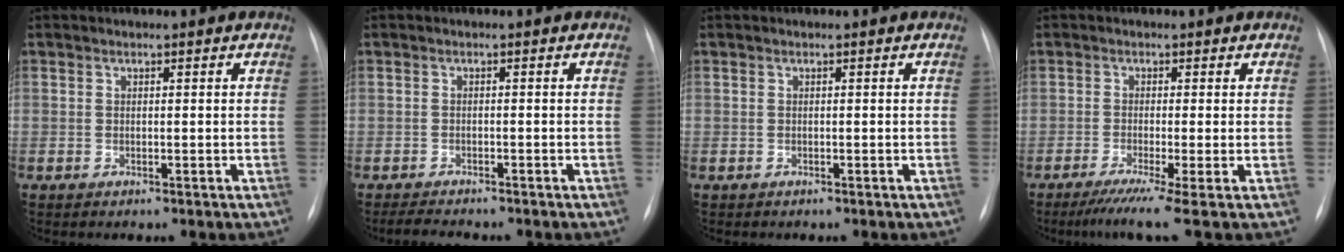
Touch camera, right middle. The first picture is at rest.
{"total": 3.2, "force": [-3.0, 0.3, 1.1], "torque": [-0.021, -0.012, -0.046]}
{"total": 0.0}
{"total": 5.7, "force": [-3.7, -0.9, 4.2], "torque": [-0.067, -0.019, -0.066]}